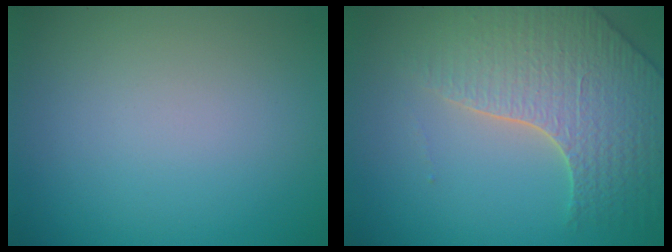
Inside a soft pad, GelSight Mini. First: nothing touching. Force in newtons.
{"total": 4.9, "press": 4.5, "slide": 2.0}